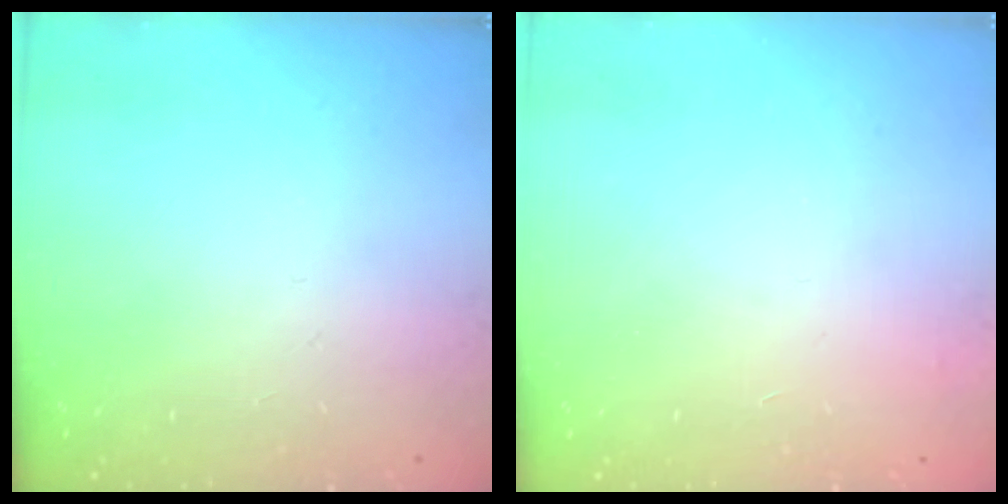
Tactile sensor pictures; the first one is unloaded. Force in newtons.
{"total": 3.4, "press": 3.4, "slide": 0.1}